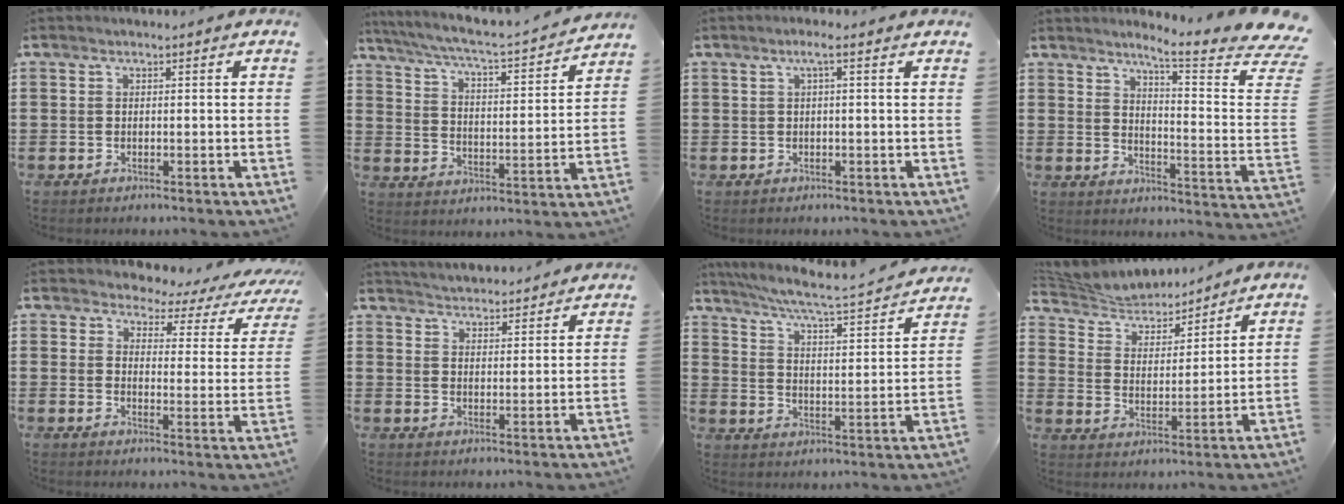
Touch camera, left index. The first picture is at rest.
{"total": 3.9, "force": [3.5, -0.3, 1.6], "torque": [-0.054, -0.039, 0.048]}
{"total": 1.8, "force": [0.6, 0.0, 1.7], "torque": [-0.033, 0.002, 0.009]}
{"total": 6.3, "force": [5.0, -0.8, 3.7], "torque": [-0.071, -0.054, 0.072]}
{"total": 3.1, "force": [2.3, 1.7, 1.2], "torque": [-0.041, -0.011, 0.031]}
{"total": 4.1, "force": [4.1, -0.2, -0.2], "torque": [-0.011, -0.024, 0.073]}
{"total": 4.8, "force": [4.1, -0.4, 2.4], "torque": [-0.067, -0.038, 0.058]}
{"total": 5.3, "force": [5.1, 1.1, 0.7], "torque": [-0.045, -0.033, 0.086]}